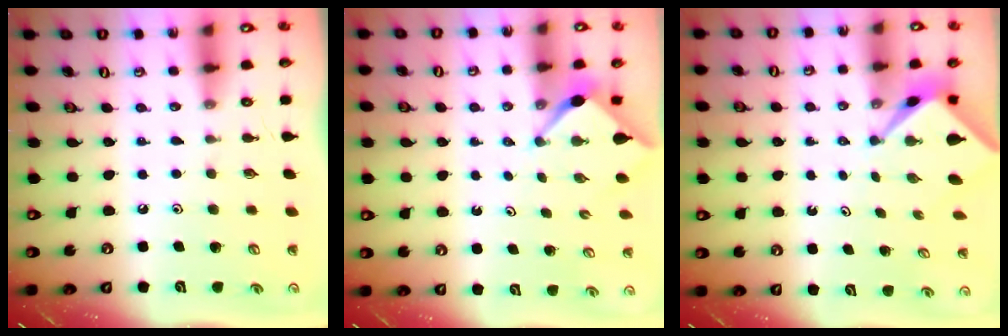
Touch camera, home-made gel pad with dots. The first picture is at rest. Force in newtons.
{"total": 2.7, "press": 2.7, "slide": 0.4}
{"total": 2.1, "press": 2.1, "slide": 0.3}